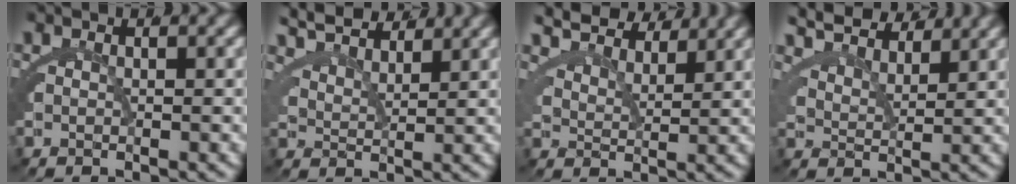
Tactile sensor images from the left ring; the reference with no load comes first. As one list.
[{"total": 4.3, "force": [4.0, 0.2, 1.5], "torque": [-0.024, 0.005, 0.073]}, {"total": 6.0, "force": [5.2, 1.4, 2.5], "torque": [-0.031, 0.014, 0.084]}, {"total": 5.4, "force": [4.8, 1.0, 2.3], "torque": [-0.031, 0.012, 0.080]}]